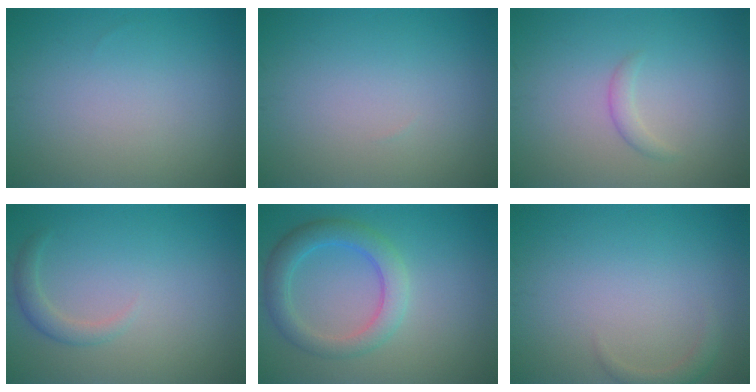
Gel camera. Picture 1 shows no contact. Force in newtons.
{"total": 0.0}
{"total": 1.1, "press": 1.1, "slide": 0.1}
{"total": 1.5, "press": 1.5, "slide": 0.1}
{"total": 4.1, "press": 4.1, "slide": 0.2}
{"total": 1.2, "press": 1.2, "slide": 0.1}